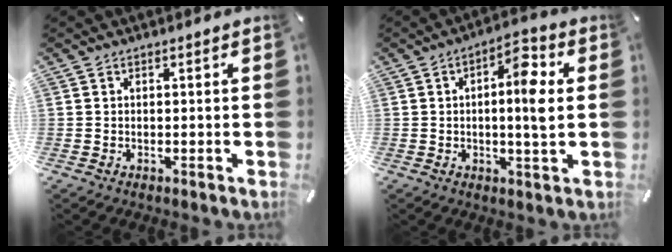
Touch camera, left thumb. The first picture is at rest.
{"total": 8.9, "force": [0.9, 2.3, 8.6], "torque": [-0.125, 0.000, 0.006]}